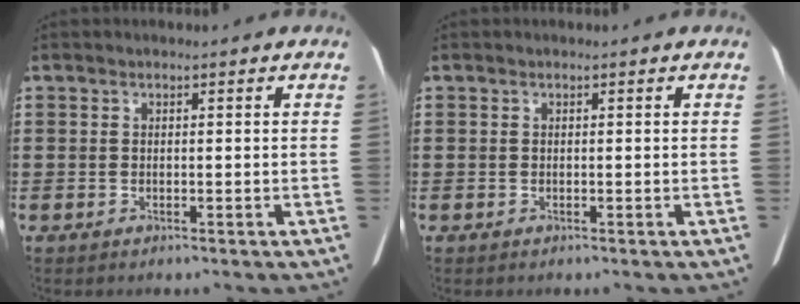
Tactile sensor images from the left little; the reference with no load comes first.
{"total": 0.0}